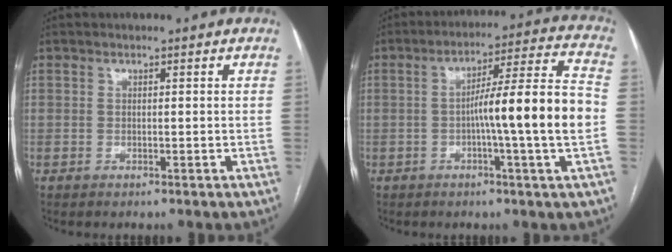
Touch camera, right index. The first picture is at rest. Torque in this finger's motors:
{"motor_torque": [1.63, -0.34, 0.79, 0.18]}